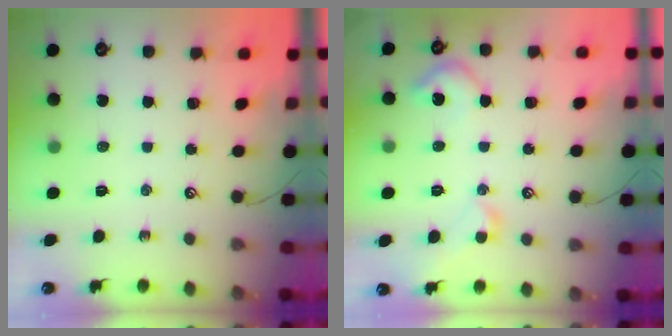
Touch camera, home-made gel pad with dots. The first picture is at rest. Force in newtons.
{"total": 6.0, "press": 5.9, "slide": 1.1}